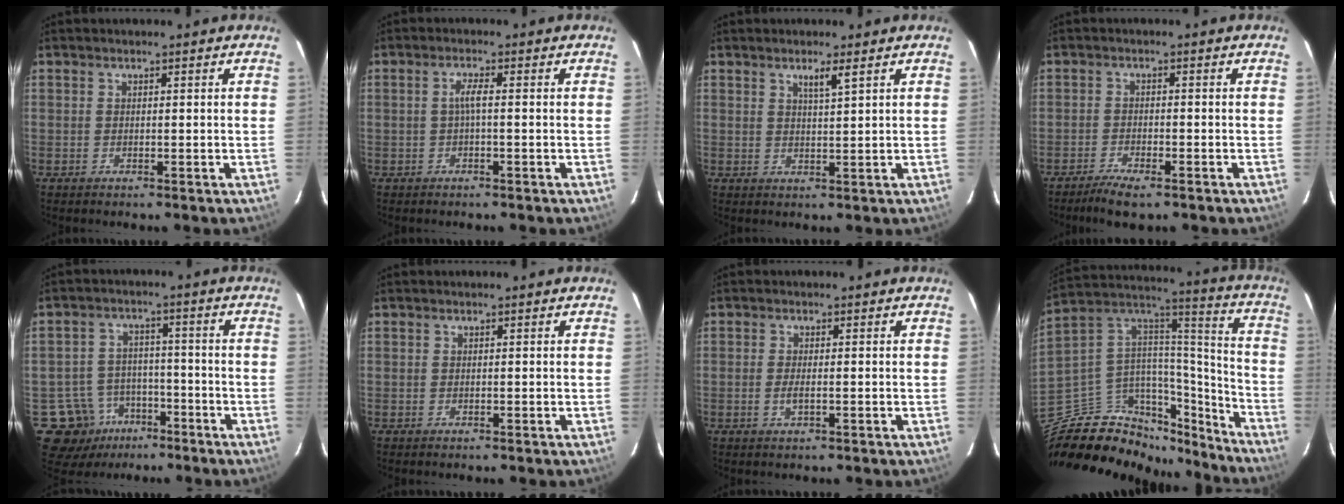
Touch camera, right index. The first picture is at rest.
{"total": 2.0, "force": [-0.3, 0.0, 1.9], "torque": [-0.039, 0.003, -0.006]}
{"total": 2.5, "force": [1.6, -0.2, 1.9], "torque": [-0.031, 0.000, 0.029]}
{"total": 4.7, "force": [-3.7, 1.2, 2.8], "torque": [-0.072, -0.010, -0.069]}
{"total": 9.6, "force": [-5.4, 7.7, 1.5], "torque": [-0.053, 0.024, -0.072]}
{"total": 0.0}
{"total": 2.0, "force": [-0.5, 0.5, 1.8], "torque": [-0.037, -0.004, -0.008]}
{"total": 26.3, "force": [-20.7, 12.8, 10.0], "torque": [-0.189, 0.074, -0.319]}